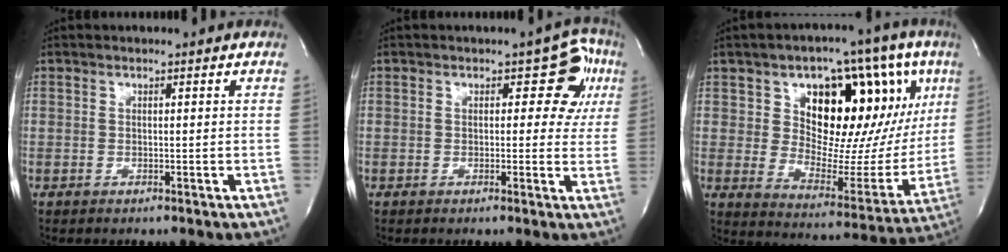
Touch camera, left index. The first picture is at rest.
{"total": 5.9, "force": [1.8, 3.5, 4.3], "torque": [-0.023, 0.022, 0.012]}
{"total": 21.1, "force": [8.1, 10.6, 16.3], "torque": [-0.207, 0.028, 0.127]}